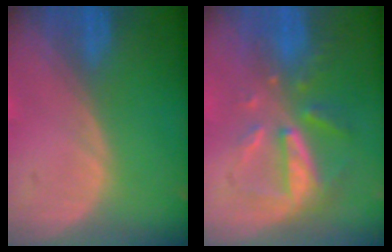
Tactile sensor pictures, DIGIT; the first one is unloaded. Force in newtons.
{"total": 8.1, "press": 7.3, "slide": 3.4}